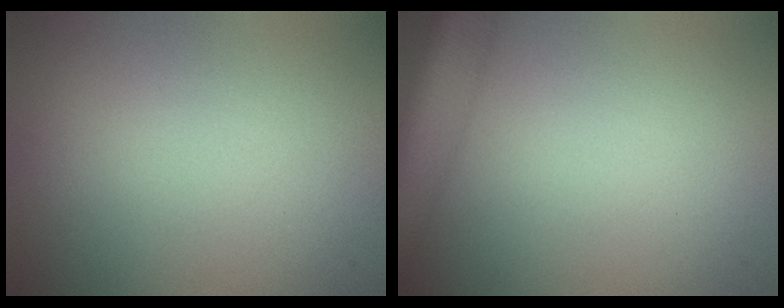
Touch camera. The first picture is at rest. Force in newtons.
{"total": 6.9, "press": 6.9, "slide": 0.4}